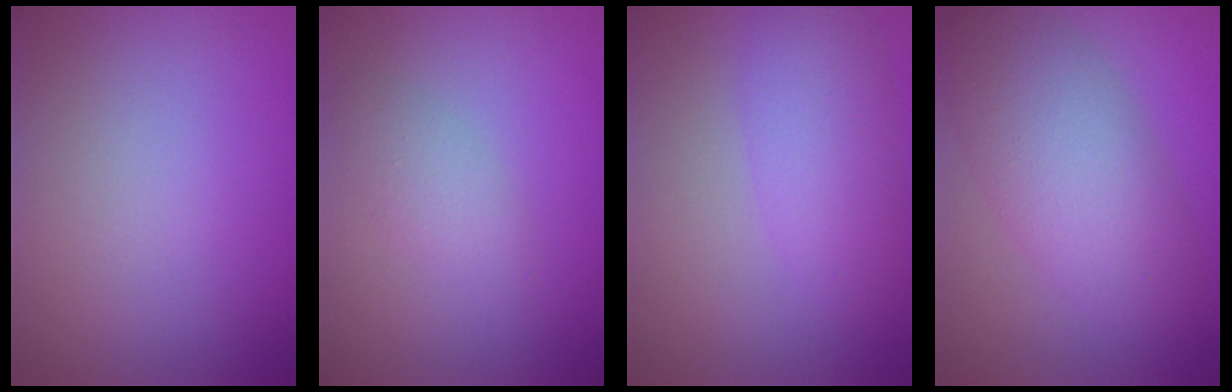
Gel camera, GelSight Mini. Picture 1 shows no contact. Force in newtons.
{"total": 2.0, "press": 2.0, "slide": 0.1}
{"total": 3.8, "press": 3.8, "slide": 0.1}
{"total": 6.5, "press": 6.5, "slide": 0.2}